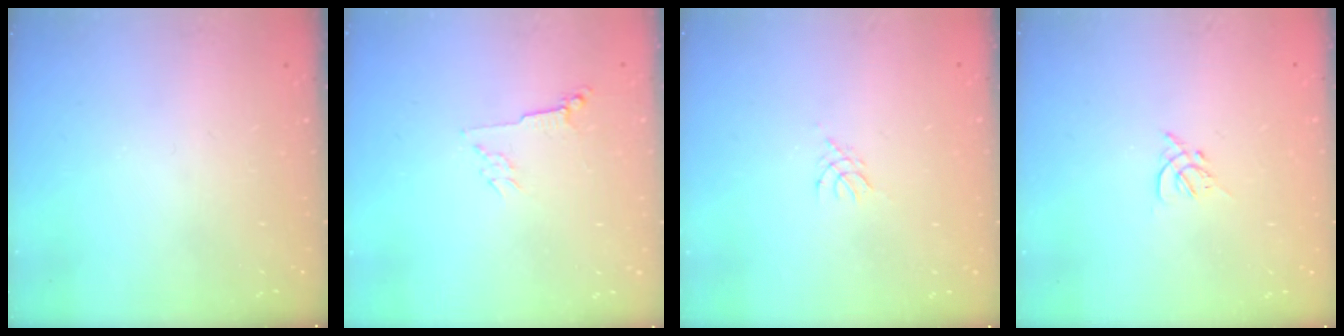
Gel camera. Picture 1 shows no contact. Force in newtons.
{"total": 2.8, "press": 2.7, "slide": 0.6}
{"total": 2.8, "press": 2.7, "slide": 0.6}
{"total": 2.7, "press": 2.6, "slide": 0.7}